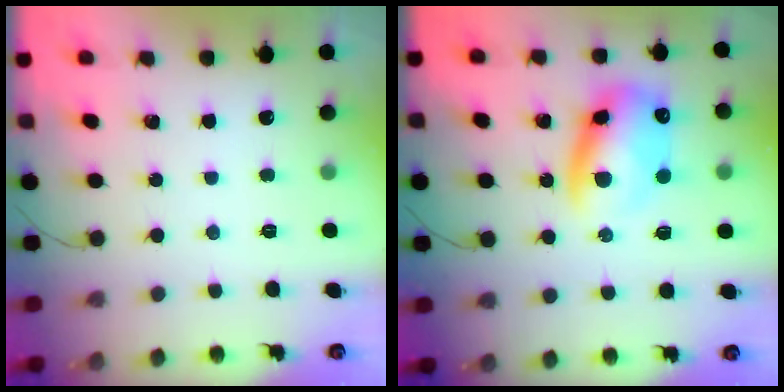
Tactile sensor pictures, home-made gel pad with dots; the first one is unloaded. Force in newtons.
{"total": 12.1, "press": 11.7, "slide": 3.0}